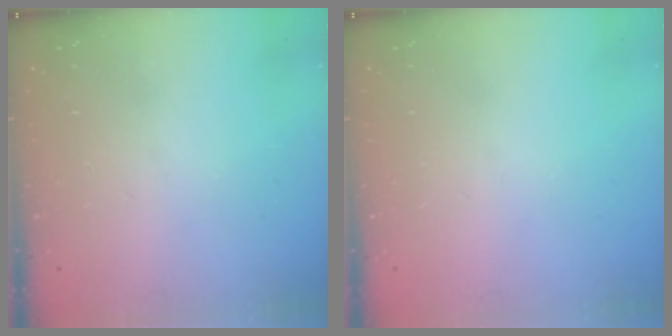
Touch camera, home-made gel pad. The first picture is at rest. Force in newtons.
{"total": 0.0}